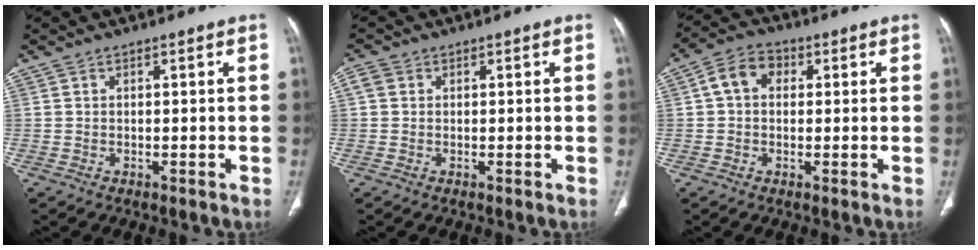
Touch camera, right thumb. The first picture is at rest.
{"total": 2.1, "force": [0.6, 1.8, 0.9], "torque": [-0.017, 0.008, 0.009]}
{"total": 6.3, "force": [1.1, 4.8, 3.9], "torque": [-0.056, 0.017, 0.010]}